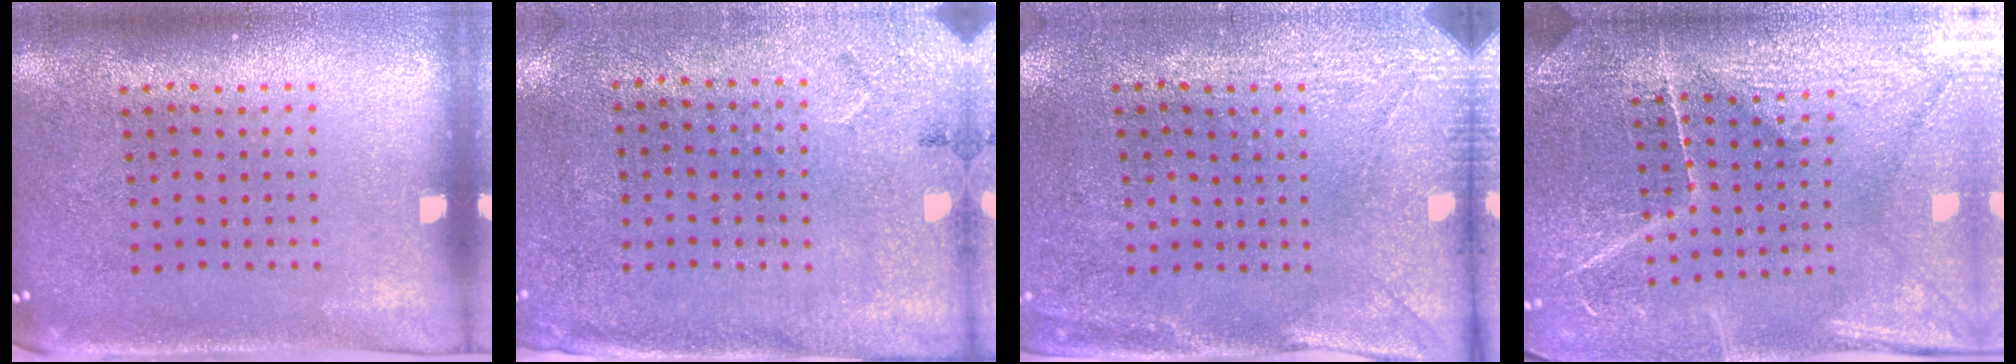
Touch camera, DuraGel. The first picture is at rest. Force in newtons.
{"total": 2.7, "press": 2.2, "slide": 1.6}
{"total": 3.0, "press": 2.3, "slide": 1.8}
{"total": 3.8, "press": 3.6, "slide": 1.1}